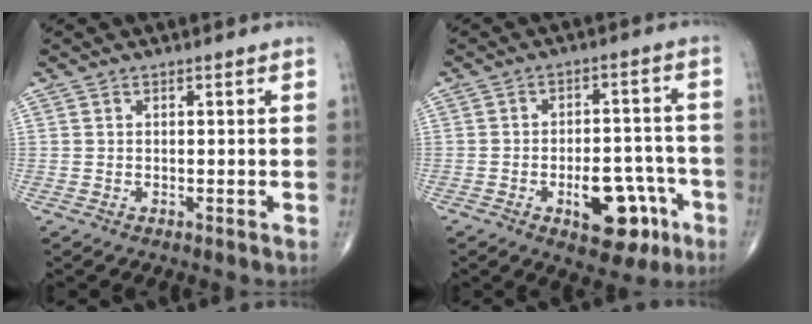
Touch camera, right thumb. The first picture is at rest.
{"total": 11.8, "force": [-5.2, 6.2, 8.7], "torque": [-0.092, 0.039, -0.064]}